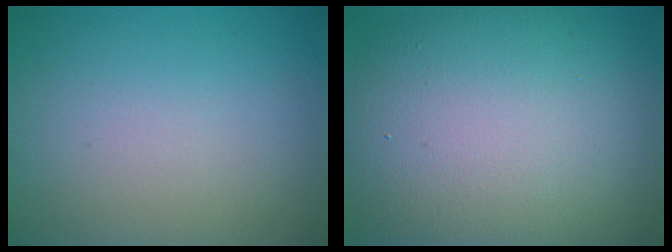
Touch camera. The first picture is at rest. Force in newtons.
{"total": 14.9, "press": 14.9, "slide": 0.6}